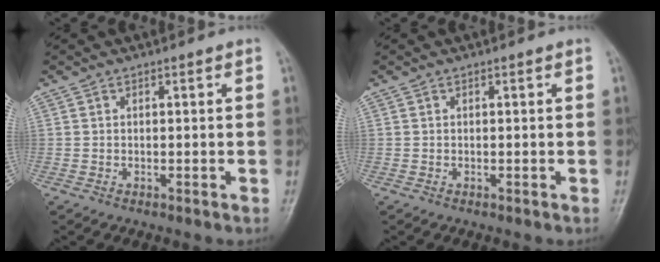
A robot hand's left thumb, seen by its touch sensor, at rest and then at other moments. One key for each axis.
{"total": 0.0}